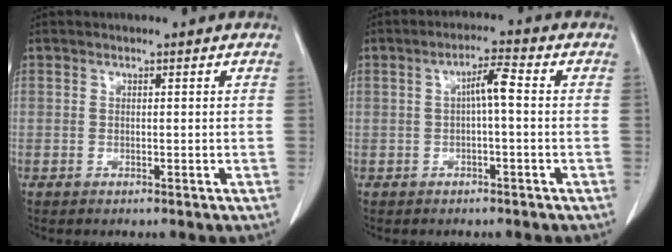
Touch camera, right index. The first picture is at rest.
{"total": 3.7, "force": [0.1, 0.3, 3.7], "torque": [-0.062, 0.012, 0.002]}